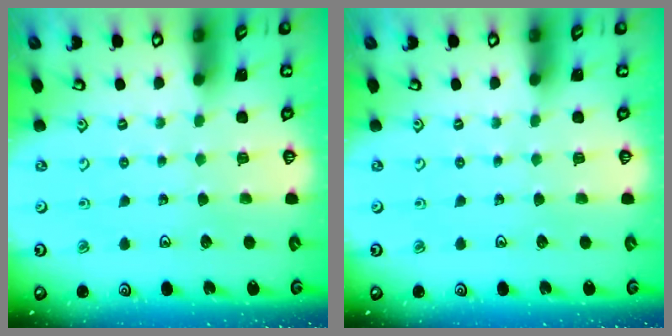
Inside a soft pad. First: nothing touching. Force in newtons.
{"total": 0.0}